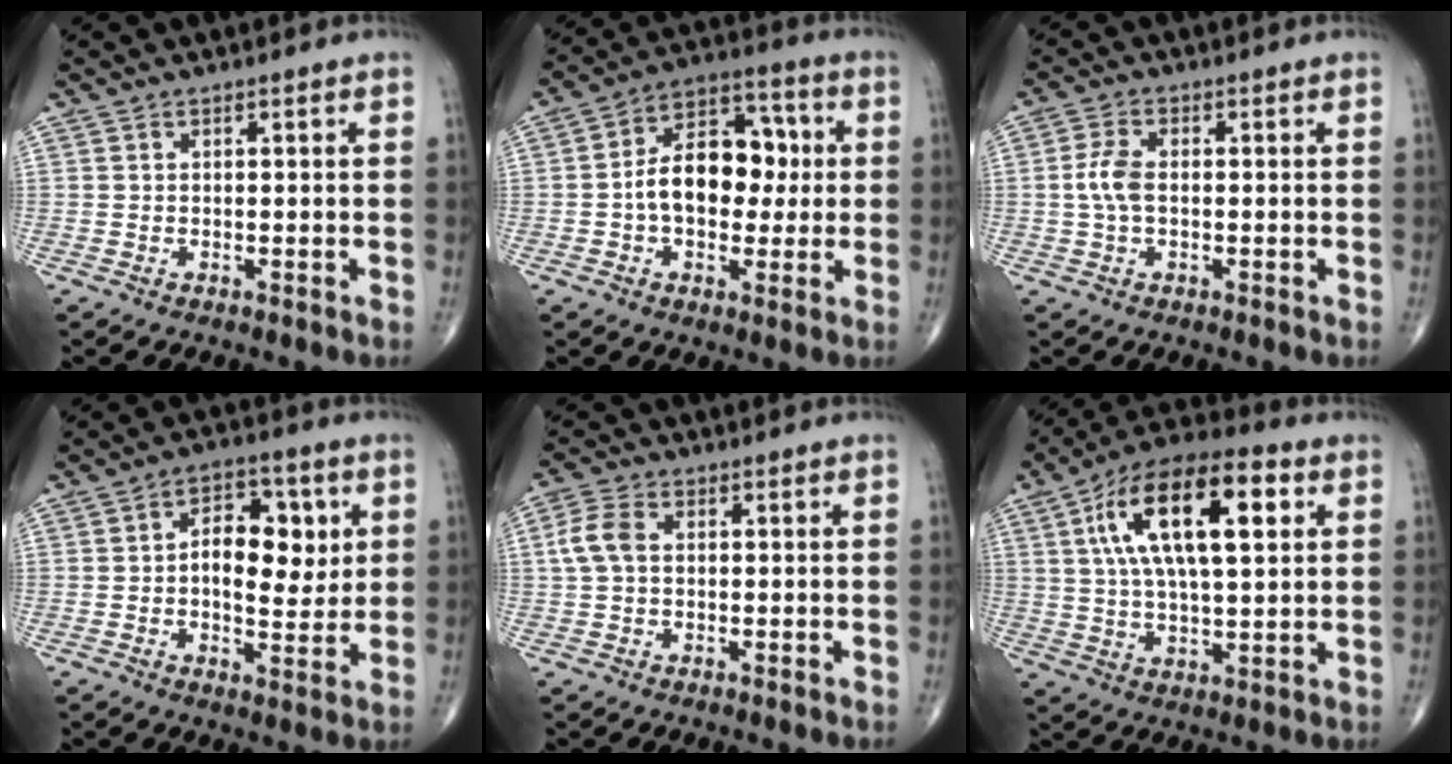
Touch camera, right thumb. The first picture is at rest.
{"total": 14.4, "force": [0.0, 9.4, 10.8], "torque": [-0.138, 0.037, -0.007]}
{"total": 4.5, "force": [-0.2, 2.4, 3.8], "torque": [-0.089, 0.008, -0.008]}
{"total": 11.4, "force": [1.6, 6.6, 9.1], "torque": [-0.097, 0.001, 0.020]}
{"total": 5.1, "force": [0.5, 3.4, 3.8], "torque": [-0.091, 0.014, 0.006]}
{"total": 20.0, "force": [5.9, 8.3, 17.3], "torque": [-0.288, 0.012, 0.090]}